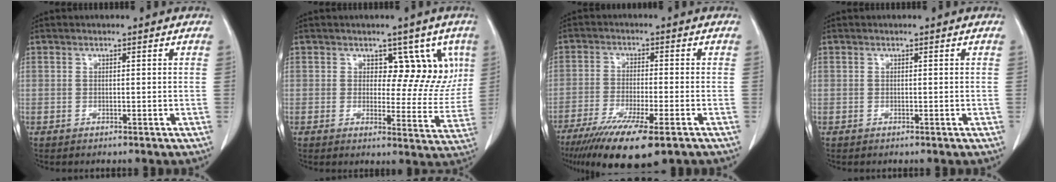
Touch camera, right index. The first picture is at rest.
{"total": 8.0, "force": [3.6, 5.0, 5.2], "torque": [-0.033, 0.005, 0.047]}
{"total": 13.5, "force": [-9.0, 1.9, 9.9], "torque": [-0.166, -0.035, -0.144]}
{"total": 0.0}